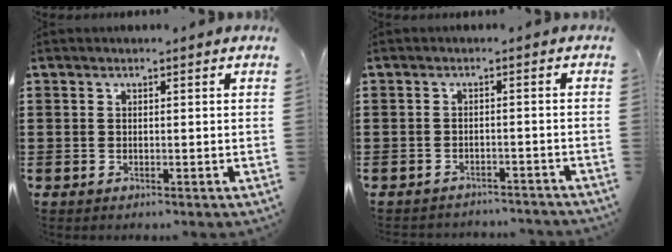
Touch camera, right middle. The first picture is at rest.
{"total": 2.1, "force": [-2.1, 0.2, 0.0], "torque": [-0.006, 0.002, -0.045]}